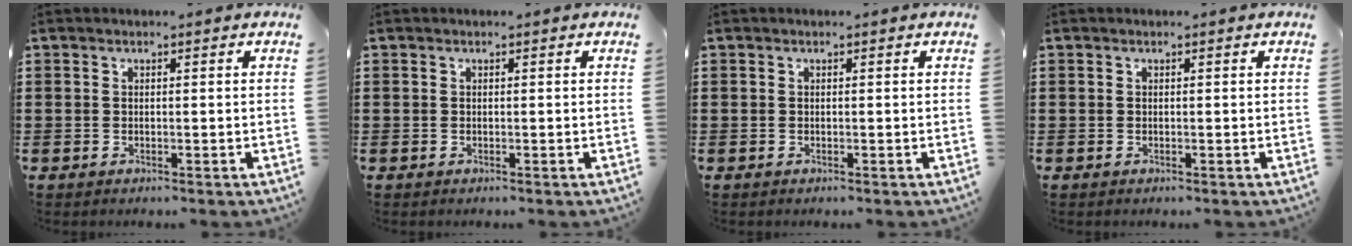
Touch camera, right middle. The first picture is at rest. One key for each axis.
{"total": 0.0}
{"total": 0.0}
{"total": 0.0}